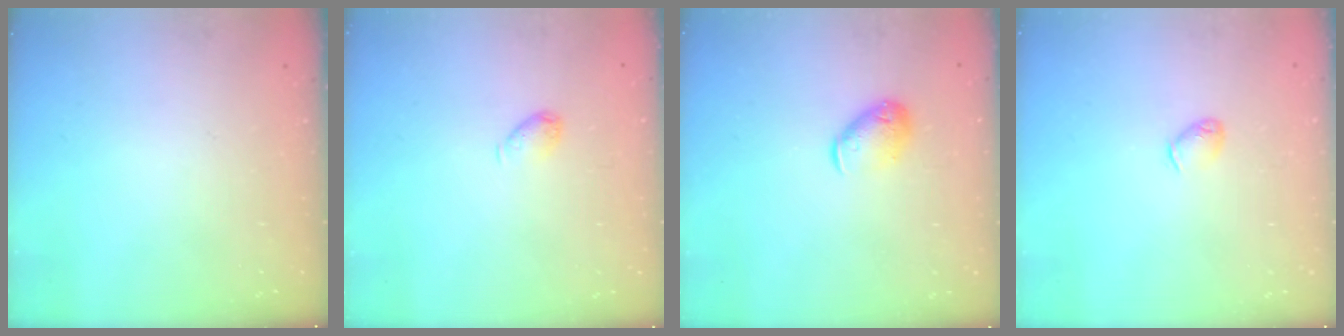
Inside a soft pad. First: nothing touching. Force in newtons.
{"total": 4.9, "press": 4.8, "slide": 0.8}
{"total": 8.4, "press": 8.3, "slide": 1.4}
{"total": 3.3, "press": 3.2, "slide": 0.6}